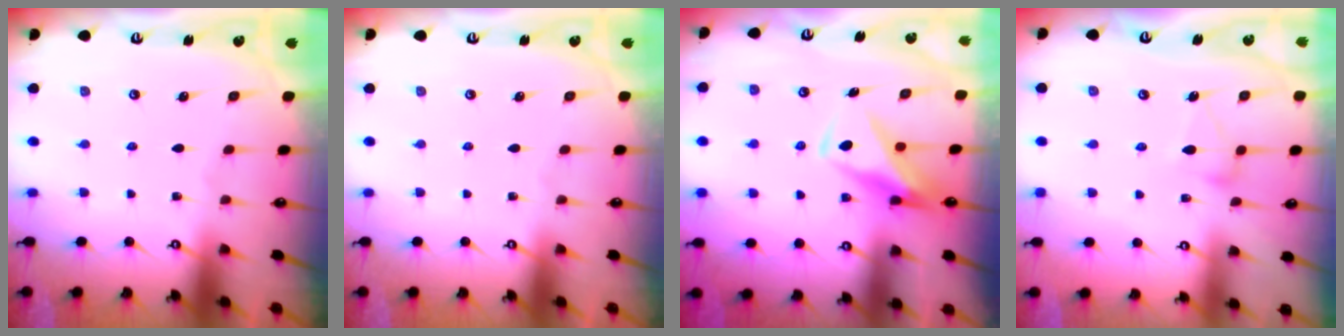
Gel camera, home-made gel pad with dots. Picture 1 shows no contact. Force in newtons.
{"total": 0.0}
{"total": 9.5, "press": 9.5, "slide": 0.9}
{"total": 8.4, "press": 8.4, "slide": 0.4}